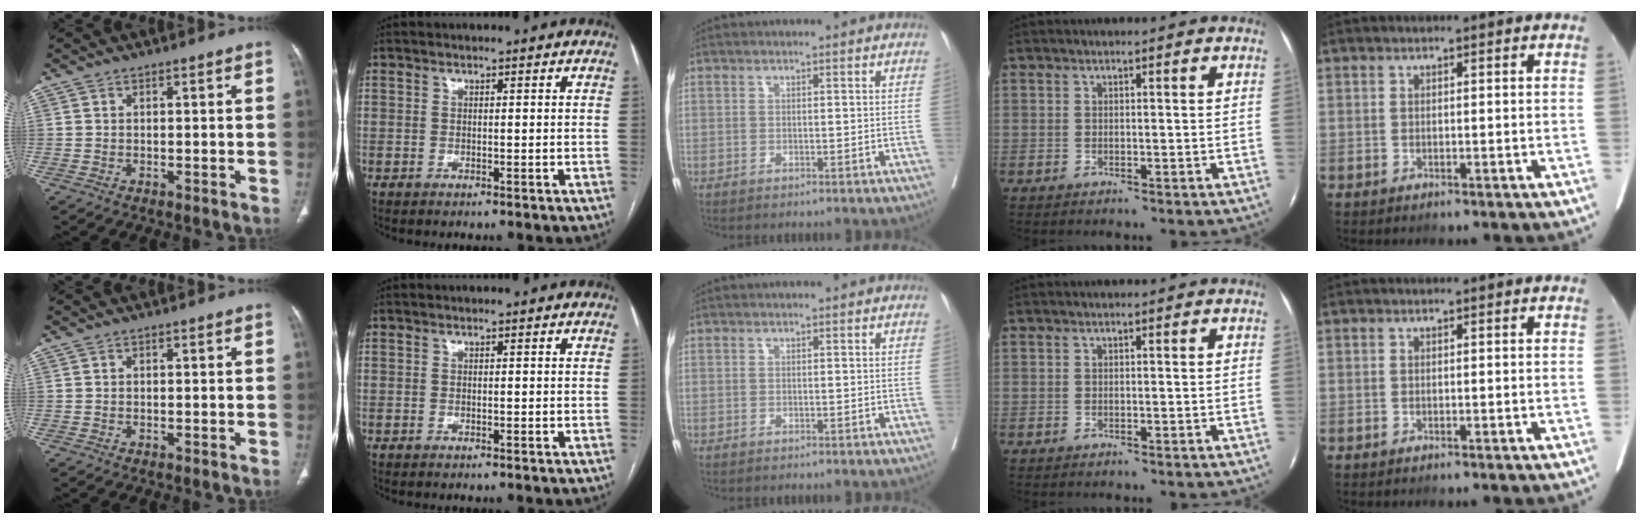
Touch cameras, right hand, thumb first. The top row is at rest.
{}